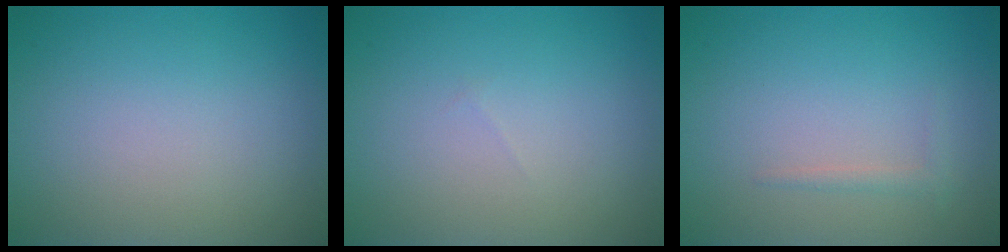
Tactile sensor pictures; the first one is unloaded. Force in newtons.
{"total": 0.0}
{"total": 0.8, "press": 0.8, "slide": 0.0}